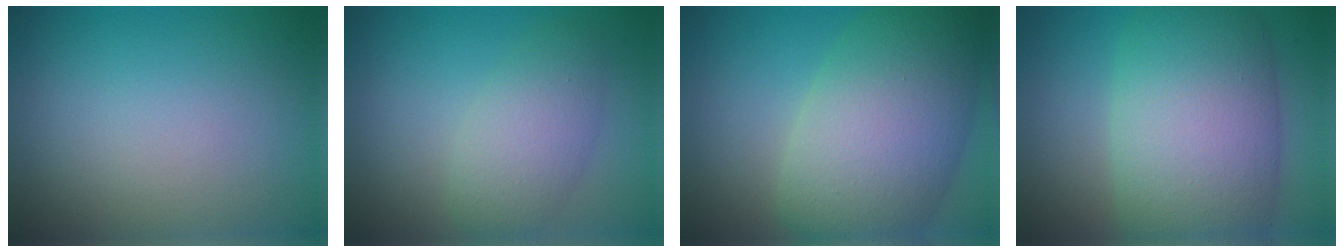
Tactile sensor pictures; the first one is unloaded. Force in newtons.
{"total": 3.7, "press": 3.7, "slide": 0.1}
{"total": 10.8, "press": 10.8, "slide": 0.4}
{"total": 11.9, "press": 11.9, "slide": 0.3}